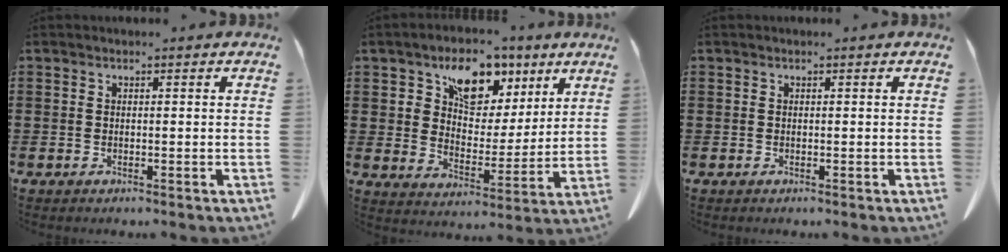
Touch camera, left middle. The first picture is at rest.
{"total": 9.3, "force": [5.6, 6.1, 4.3], "torque": [-0.096, -0.008, 0.099]}
{"total": 0.0}